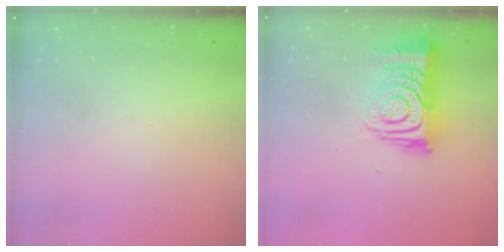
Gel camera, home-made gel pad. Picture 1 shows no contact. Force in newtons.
{"total": 14.2, "press": 14.2, "slide": 1.2}